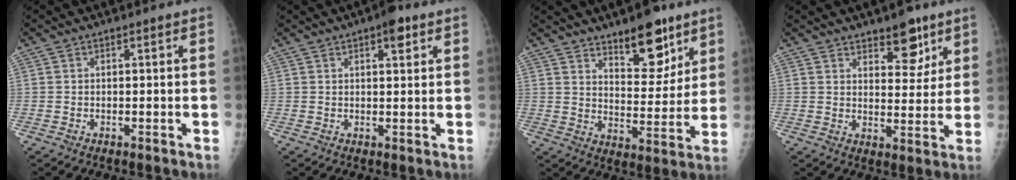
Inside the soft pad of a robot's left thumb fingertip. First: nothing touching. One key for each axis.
{"total": 3.9, "fx": 2.1, "fy": 1.5, "fz": 2.9, "tx": -0.030, "ty": -0.006, "tz": 0.025}
{"total": 12.7, "fx": 8.5, "fy": 5.3, "fz": 7.8, "tx": -0.074, "ty": -0.058, "tz": 0.133}
{"total": 8.1, "fx": 5.3, "fy": 3.9, "fz": 4.7, "tx": -0.032, "ty": -0.033, "tz": 0.077}